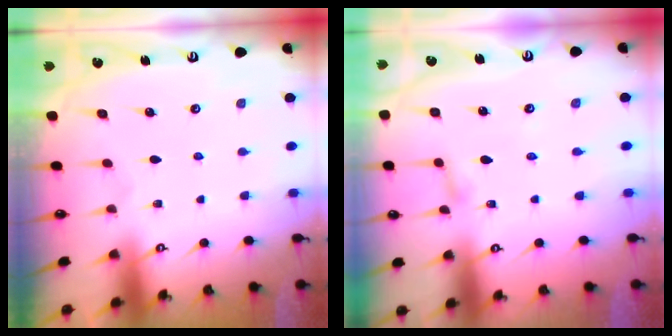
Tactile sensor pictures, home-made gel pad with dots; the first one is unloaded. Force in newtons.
{"total": 2.9, "press": 2.9, "slide": 0.3}